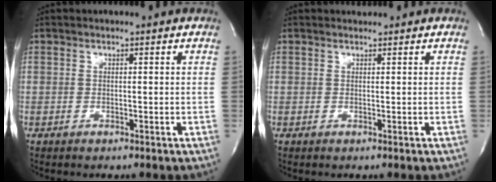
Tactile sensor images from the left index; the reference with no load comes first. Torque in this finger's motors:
{"motor_torque": [0.00, -0.44, 0.06, -0.01]}